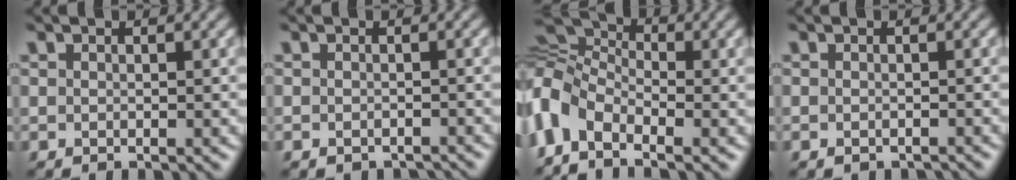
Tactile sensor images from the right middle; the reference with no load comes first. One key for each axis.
{"total": 1.4, "fx": -1.3, "fy": 0.4, "fz": 0.4, "tx": -0.002, "ty": -0.004, "tz": -0.018}
{"total": 7.4, "fx": -2.6, "fy": 4.6, "fz": 5.2, "tx": -0.112, "ty": 0.010, "tz": -0.079}
{"total": 1.1, "fx": -1.0, "fy": 0.4, "fz": 0.4, "tx": -0.005, "ty": -0.006, "tz": -0.015}